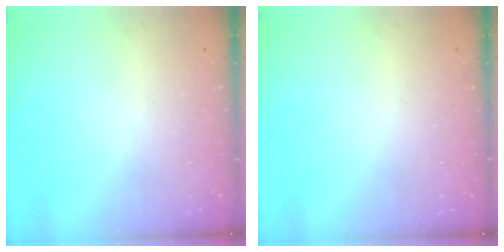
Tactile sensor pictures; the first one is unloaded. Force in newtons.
{"total": 0.0}